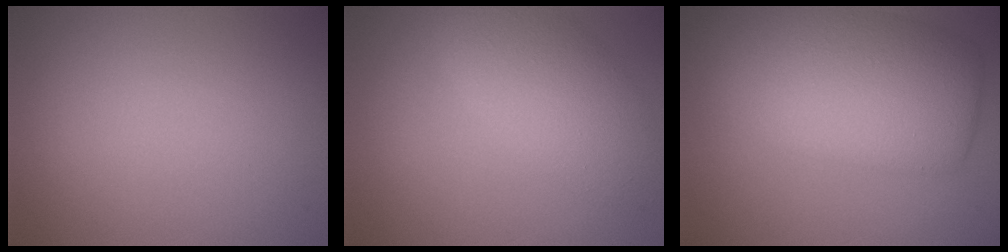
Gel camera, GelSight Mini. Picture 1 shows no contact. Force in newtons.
{"total": 5.1, "press": 5.1, "slide": 0.3}
{"total": 9.7, "press": 9.7, "slide": 0.4}